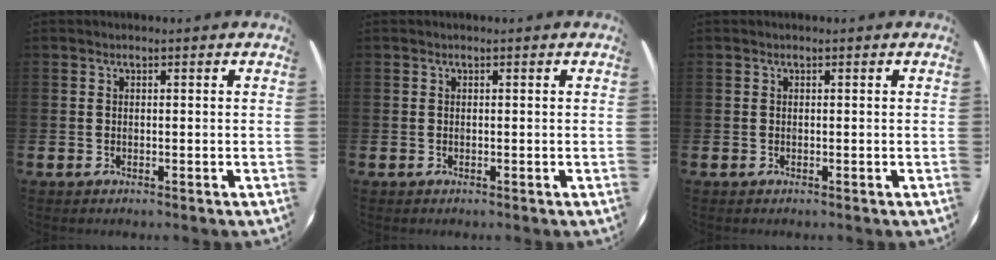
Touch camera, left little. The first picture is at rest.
{"total": 0.0}
{"total": 0.0}